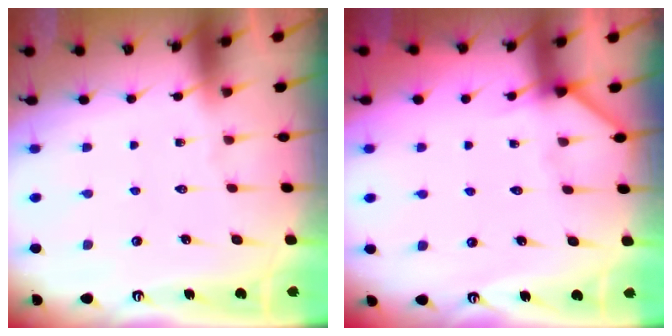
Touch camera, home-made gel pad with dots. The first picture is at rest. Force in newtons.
{"total": 3.7, "press": 3.7, "slide": 0.5}